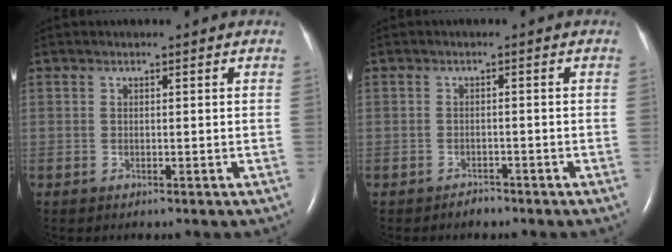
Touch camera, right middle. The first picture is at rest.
{"total": 1.4, "force": [-1.2, 0.5, 0.2], "torque": [-0.008, 0.000, -0.019]}